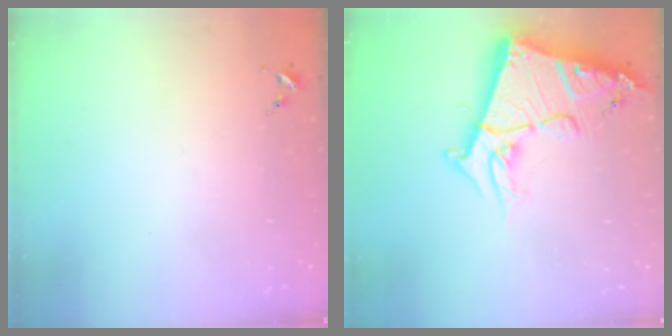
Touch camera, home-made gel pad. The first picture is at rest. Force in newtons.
{"total": 18.5, "press": 18.4, "slide": 1.8}